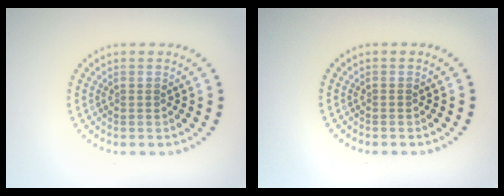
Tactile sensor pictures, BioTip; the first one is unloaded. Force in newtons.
{"total": 0.0}